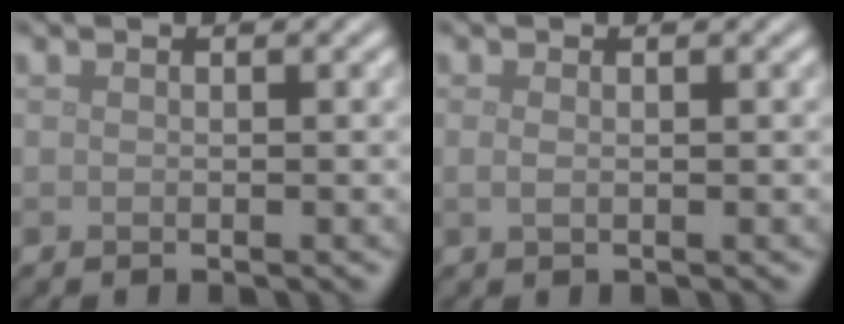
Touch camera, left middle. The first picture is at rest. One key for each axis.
{"total": 0.7, "fx": 0.0, "fy": 0.4, "fz": 0.6, "tx": -0.018, "ty": -0.002, "tz": 0.000}